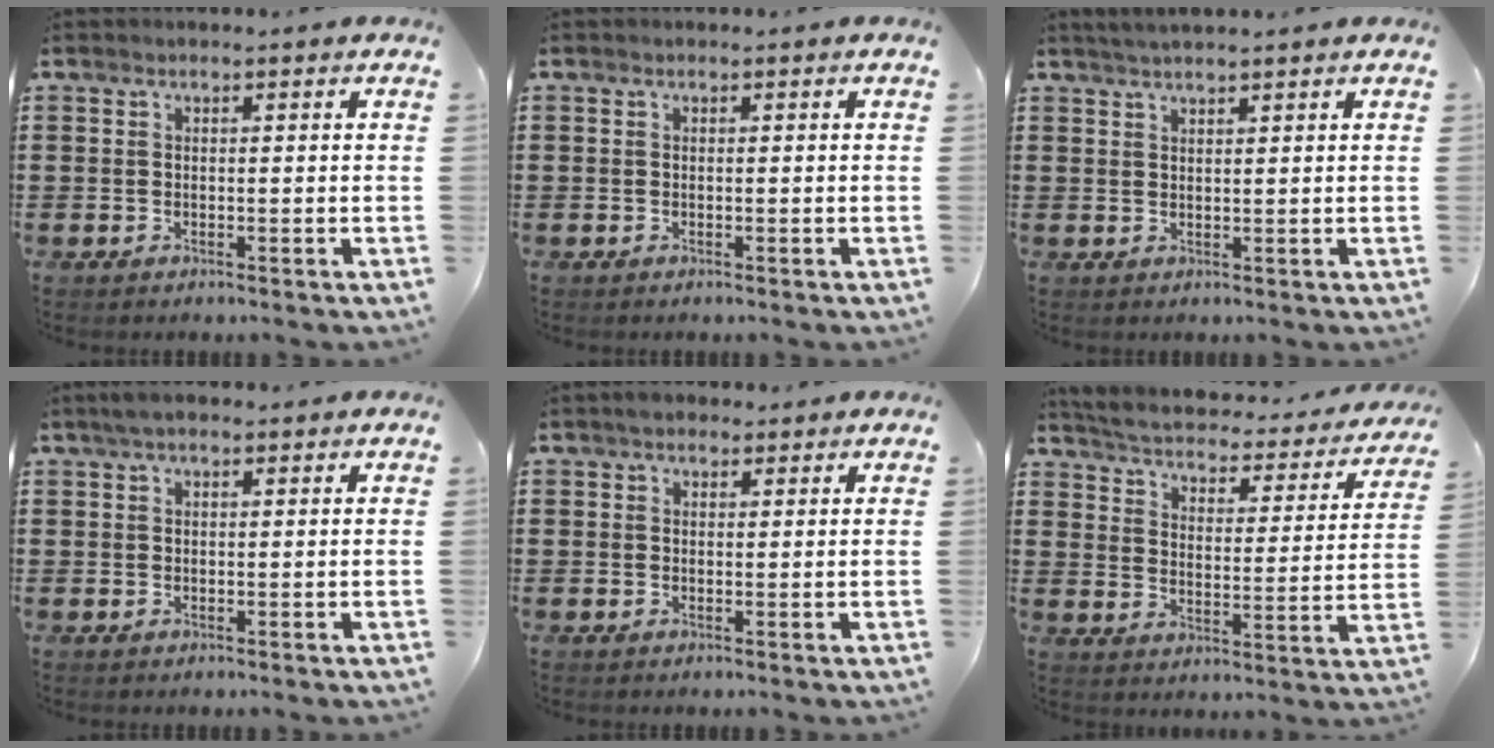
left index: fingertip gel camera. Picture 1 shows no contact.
{"total": 0.0}
{"total": 1.7, "force": [1.6, -0.2, 0.6], "torque": [-0.013, 0.001, 0.030]}
{"total": 1.9, "force": [1.4, 0.5, 1.2], "torque": [-0.025, 0.004, 0.025]}
{"total": 1.7, "force": [1.5, 0.8, 0.4], "torque": [-0.012, 0.004, 0.030]}
{"total": 2.6, "force": [2.5, 0.1, 0.7], "torque": [-0.034, -0.027, 0.032]}